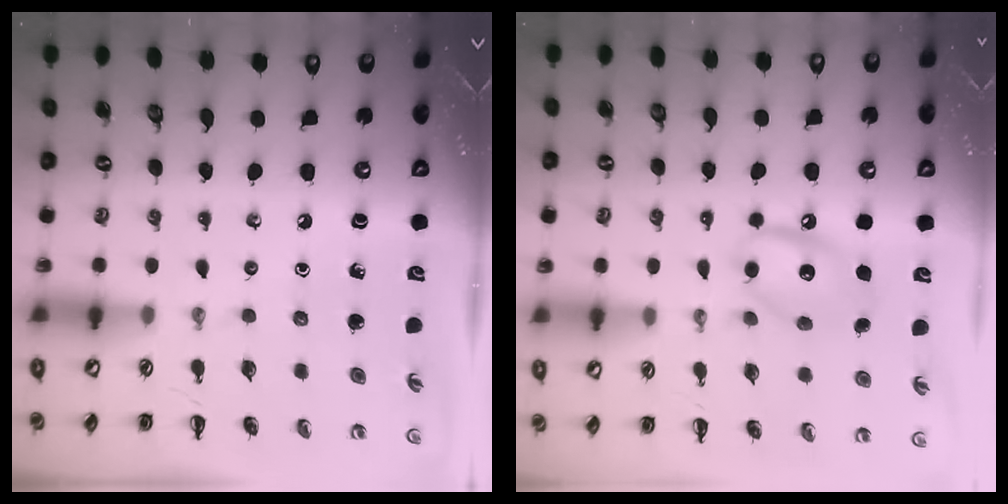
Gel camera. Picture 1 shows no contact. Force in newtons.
{"total": 11.9, "press": 11.8, "slide": 1.7}